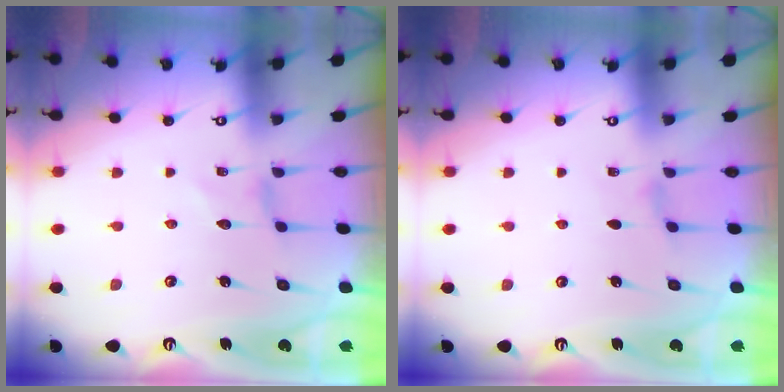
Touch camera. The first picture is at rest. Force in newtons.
{"total": 0.6, "press": 0.6, "slide": 0.2}